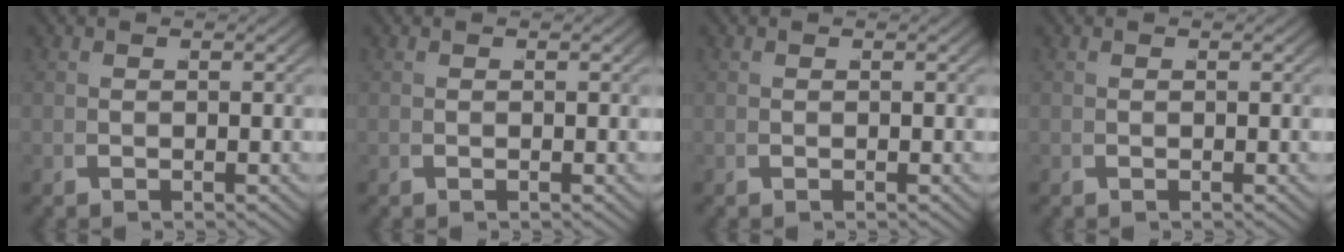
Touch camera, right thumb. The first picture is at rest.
{"total": 0.0}
{"total": 0.0}
{"total": 0.0}